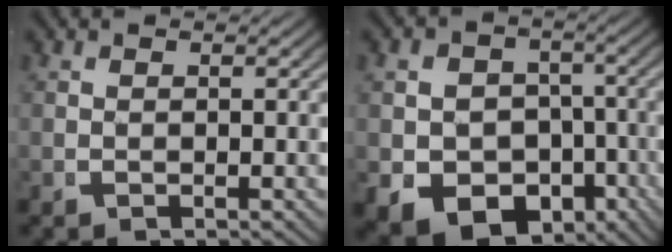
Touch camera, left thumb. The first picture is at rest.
{"total": 13.4, "force": [-6.1, 10.7, 5.5], "torque": [-0.128, -0.074, -0.073]}